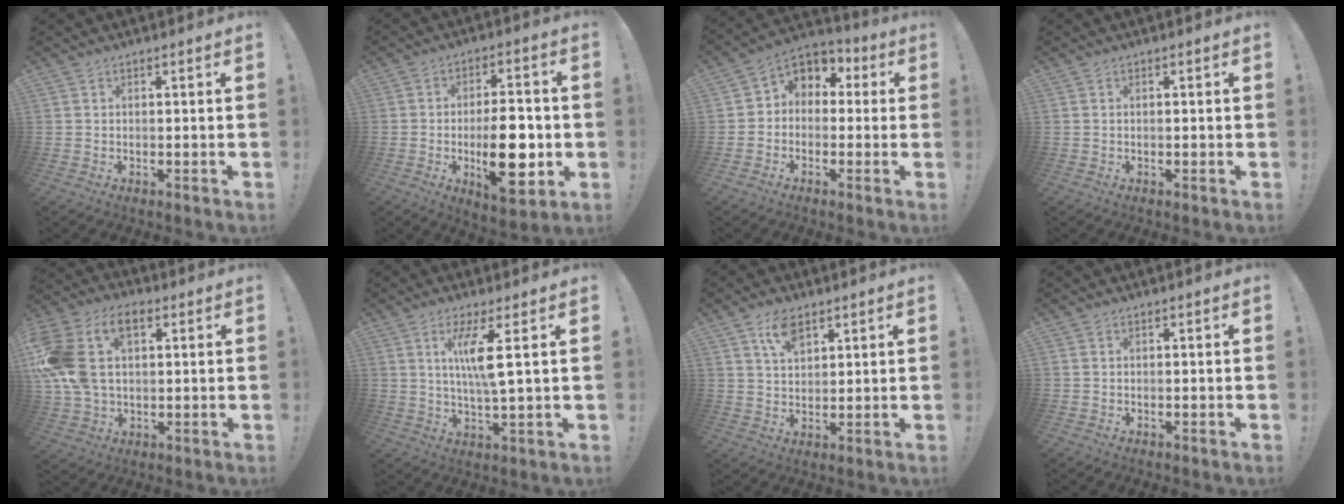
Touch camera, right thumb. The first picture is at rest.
{"total": 16.8, "force": [-3.6, 7.0, 14.8], "torque": [-0.240, 0.006, -0.052]}
{"total": 5.4, "force": [-0.8, 5.0, 1.8], "torque": [-0.031, 0.005, -0.008]}
{"total": 0.6, "force": [-0.3, 0.1, 0.5], "torque": [-0.018, 0.004, -0.003]}
{"total": 19.2, "force": [5.4, 11.8, 14.1], "torque": [-0.280, -0.014, 0.093]}
{"total": 9.4, "force": [2.9, 0.7, 8.9], "torque": [-0.164, -0.003, 0.044]}
{"total": 7.2, "force": [4.3, 3.8, 4.3], "torque": [-0.074, -0.011, 0.078]}
{"total": 0.0}